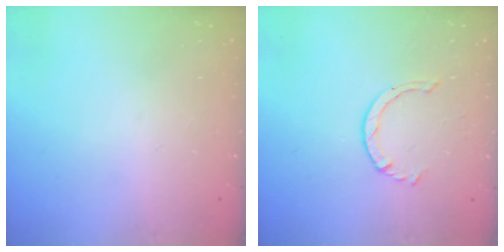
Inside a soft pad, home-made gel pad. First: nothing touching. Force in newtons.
{"total": 2.6, "press": 2.6, "slide": 0.3}